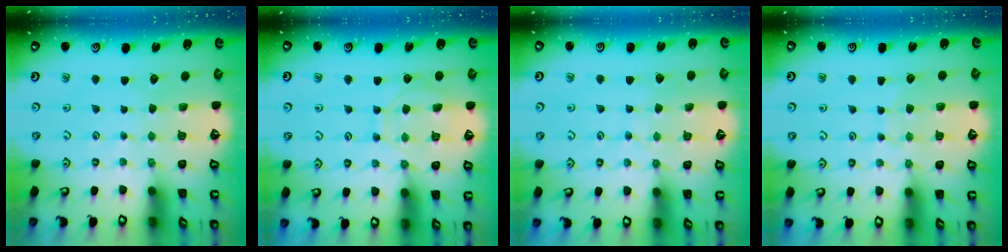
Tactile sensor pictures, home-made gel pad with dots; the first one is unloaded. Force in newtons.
{"total": 8.4, "press": 8.3, "slide": 0.8}
{"total": 4.6, "press": 4.6, "slide": 0.5}
{"total": 5.2, "press": 5.2, "slide": 0.5}